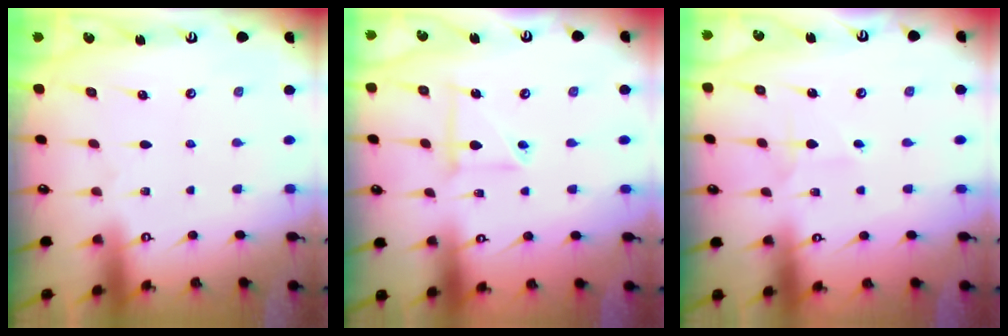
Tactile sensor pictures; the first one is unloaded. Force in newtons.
{"total": 5.7, "press": 5.5, "slide": 1.3}
{"total": 1.4, "press": 1.4, "slide": 0.1}